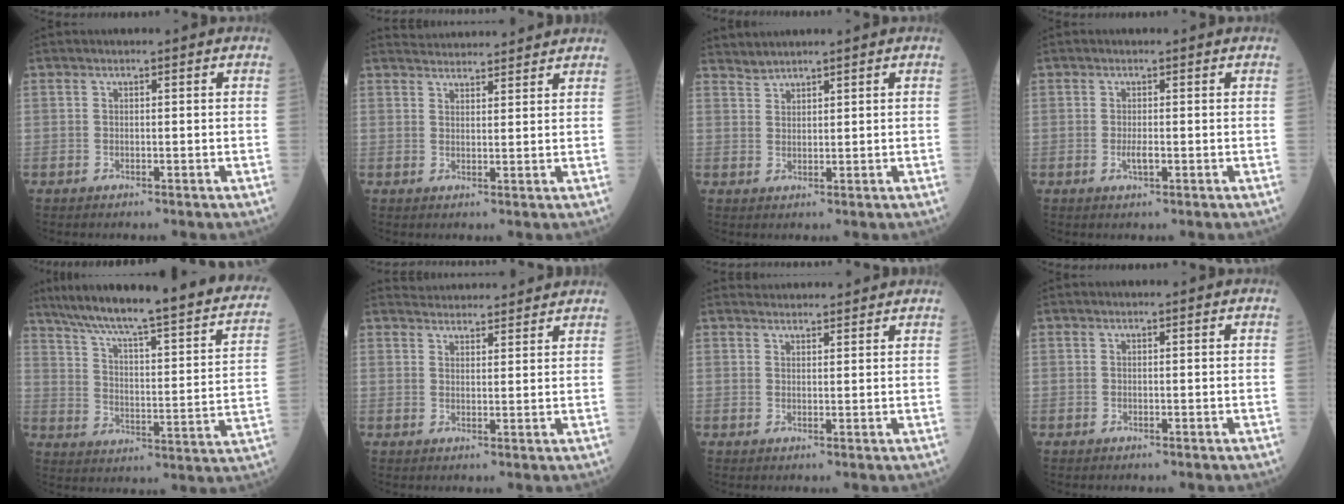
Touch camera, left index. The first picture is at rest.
{"total": 8.0, "force": [7.8, 0.9, 1.3], "torque": [-0.019, 0.025, 0.106]}
{"total": 2.0, "force": [2.0, -0.2, -0.4], "torque": [0.000, 0.010, 0.046]}
{"total": 1.3, "force": [-0.3, 0.2, 1.2], "torque": [-0.026, -0.003, -0.003]}
{"total": 30.1, "force": [24.5, 3.2, 17.2], "torque": [-0.262, -0.032, 0.320]}
{"total": 8.8, "force": [8.6, 1.4, 1.4], "torque": [-0.017, 0.022, 0.113]}
{"total": 5.5, "force": [5.4, 0.8, 0.6], "torque": [-0.006, 0.027, 0.069]}
{"total": 0.0}